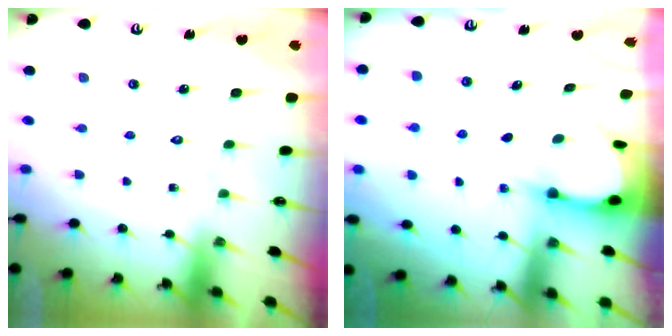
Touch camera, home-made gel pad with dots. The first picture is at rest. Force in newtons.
{"total": 3.3, "press": 3.2, "slide": 0.3}